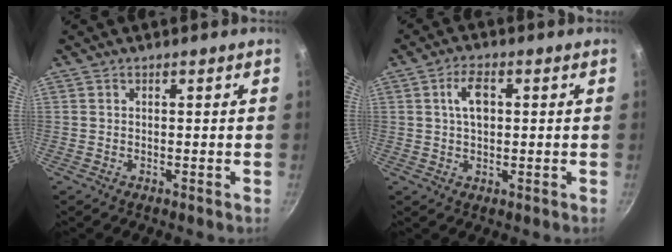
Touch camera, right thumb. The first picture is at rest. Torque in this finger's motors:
{"motor_torque": [-0.03, 1.21, 0.95, 0.29, 0.24]}